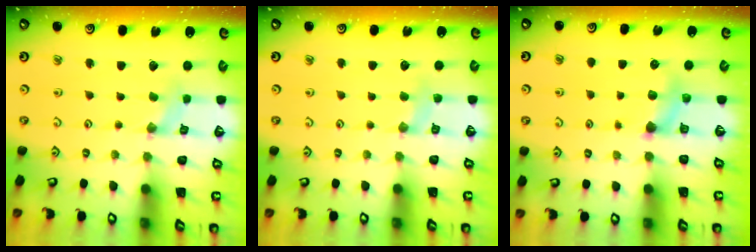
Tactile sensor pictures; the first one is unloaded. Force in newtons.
{"total": 3.8, "press": 3.8, "slide": 0.5}
{"total": 5.6, "press": 5.6, "slide": 0.6}